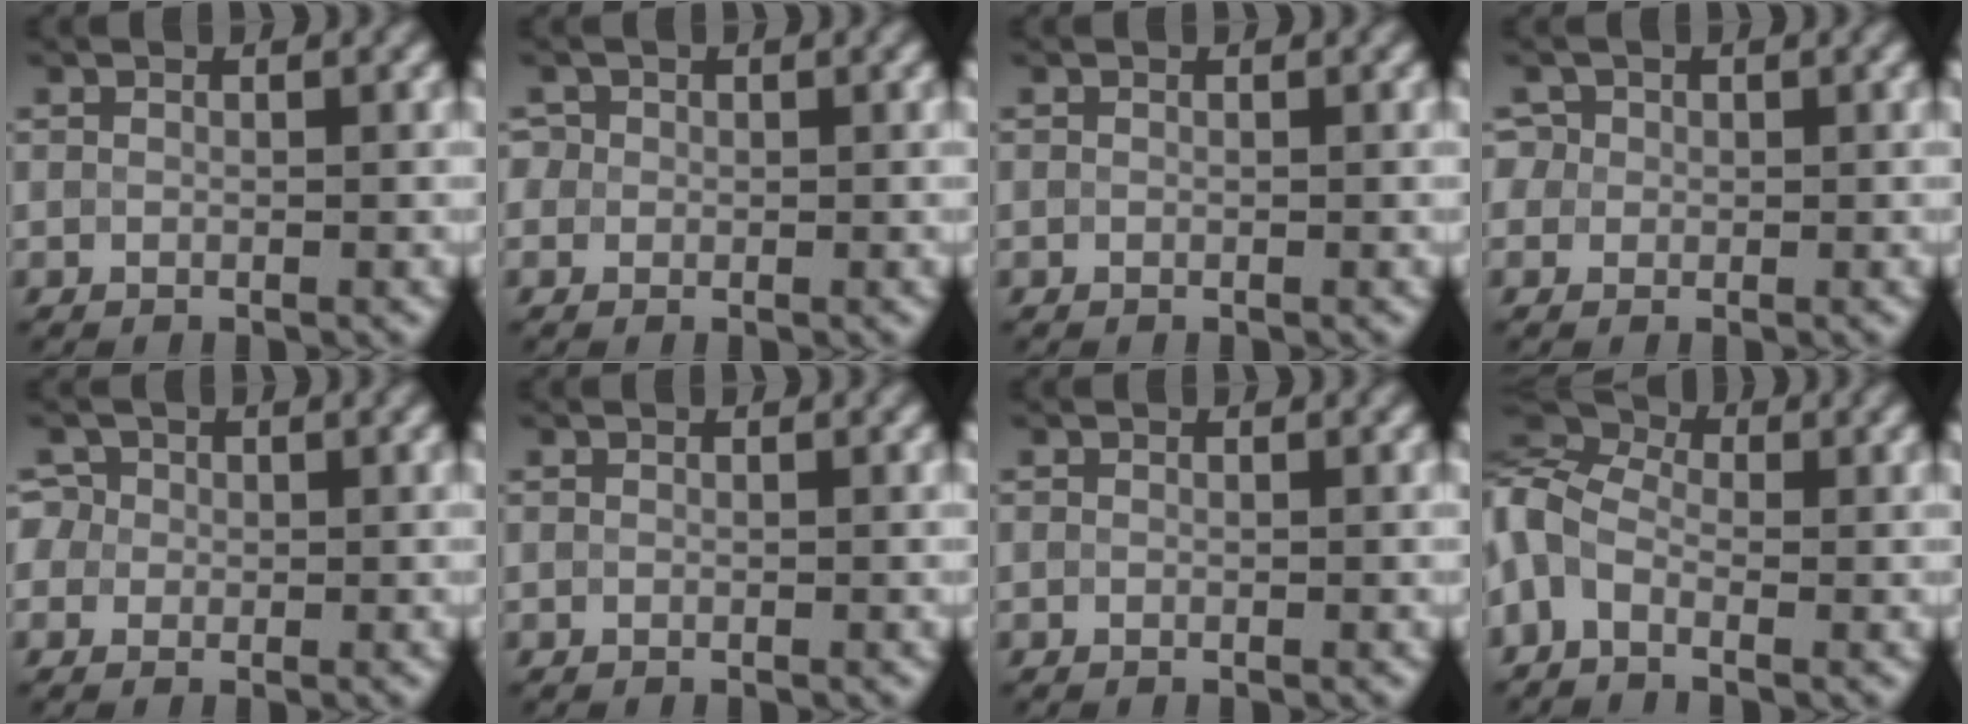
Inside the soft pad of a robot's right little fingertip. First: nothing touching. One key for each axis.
{"total": 1.5, "fx": 0.5, "fy": 1.3, "fz": 0.4, "tx": -0.005, "ty": 0.006, "tz": 0.001}
{"total": 0.0}
{"total": 2.6, "fx": 1.0, "fy": 2.3, "fz": 0.9, "tx": -0.010, "ty": 0.017, "tz": 0.010}
{"total": 3.0, "fx": 0.8, "fy": 2.7, "fz": 1.1, "tx": -0.009, "ty": 0.024, "tz": -0.004}
{"total": 0.0}
{"total": 0.0}
{"total": 6.3, "fx": -1.1, "fy": 3.8, "fz": 4.9, "tx": -0.122, "ty": 0.011, "tz": -0.039}